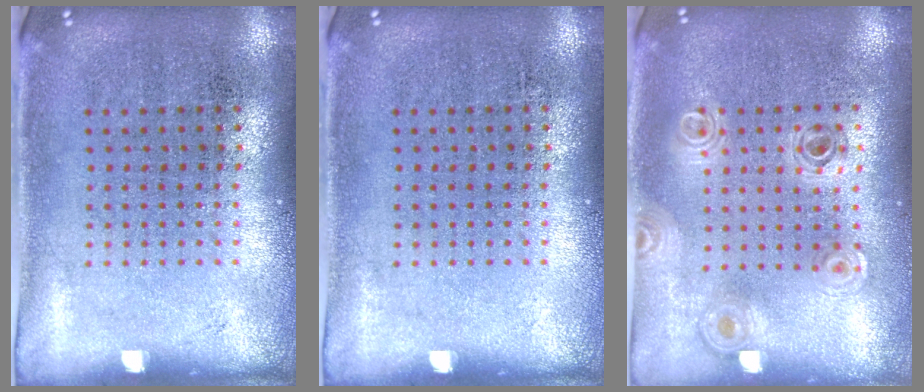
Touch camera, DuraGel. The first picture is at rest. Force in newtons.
{"total": 0.0}
{"total": 0.8, "press": 0.8, "slide": 0.1}